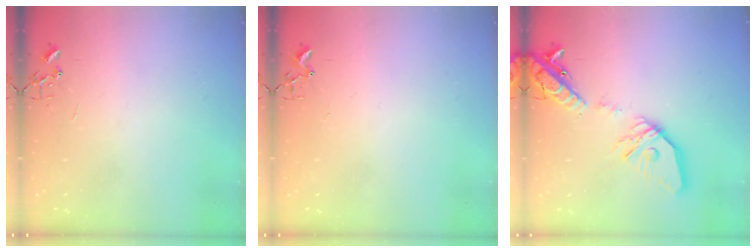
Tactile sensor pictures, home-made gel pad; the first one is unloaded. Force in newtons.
{"total": 3.3, "press": 3.3, "slide": 0.5}
{"total": 21.4, "press": 21.2, "slide": 3.5}